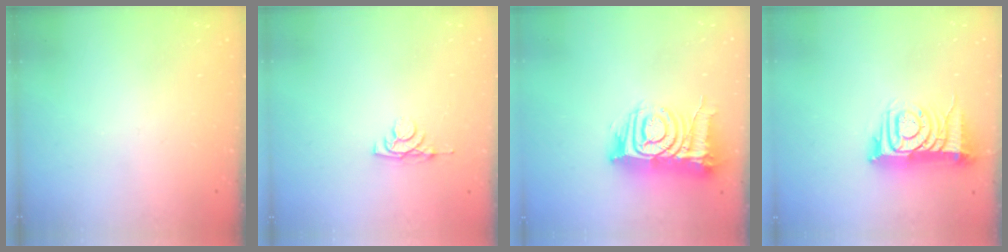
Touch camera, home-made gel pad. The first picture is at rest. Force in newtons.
{"total": 4.2, "press": 4.1, "slide": 0.8}
{"total": 14.6, "press": 14.5, "slide": 1.5}
{"total": 11.0, "press": 11.0, "slide": 0.9}